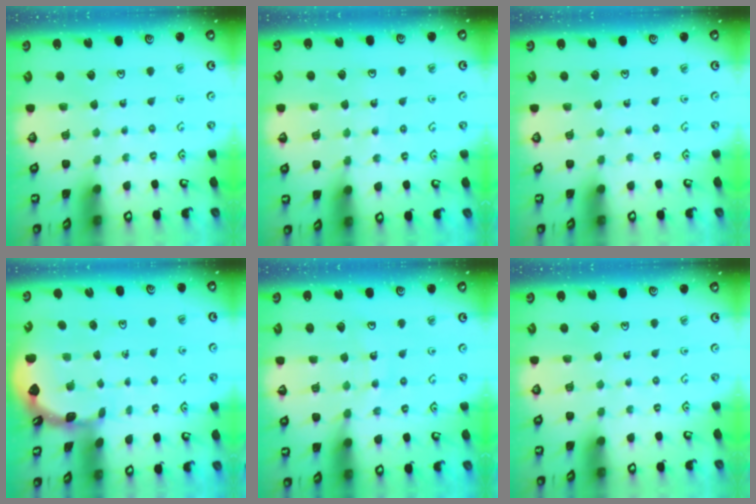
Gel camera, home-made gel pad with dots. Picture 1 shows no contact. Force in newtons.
{"total": 5.1, "press": 5.0, "slide": 0.5}
{"total": 0.0}
{"total": 1.6, "press": 1.6, "slide": 0.2}
{"total": 9.2, "press": 9.1, "slide": 1.1}
{"total": 0.0}